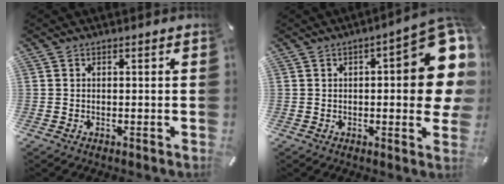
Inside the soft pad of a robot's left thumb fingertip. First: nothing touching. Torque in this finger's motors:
{"motor_torque": [1.95, 3.06, 1.24, -0.91, 0.23]}